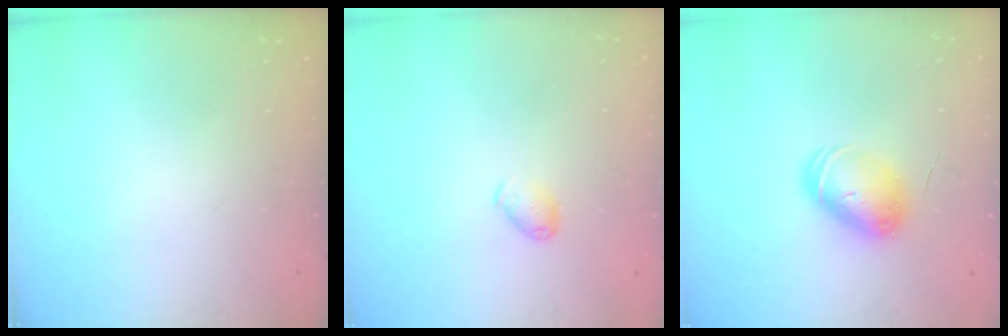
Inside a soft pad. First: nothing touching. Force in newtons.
{"total": 5.9, "press": 5.8, "slide": 1.1}
{"total": 8.4, "press": 8.4, "slide": 0.6}